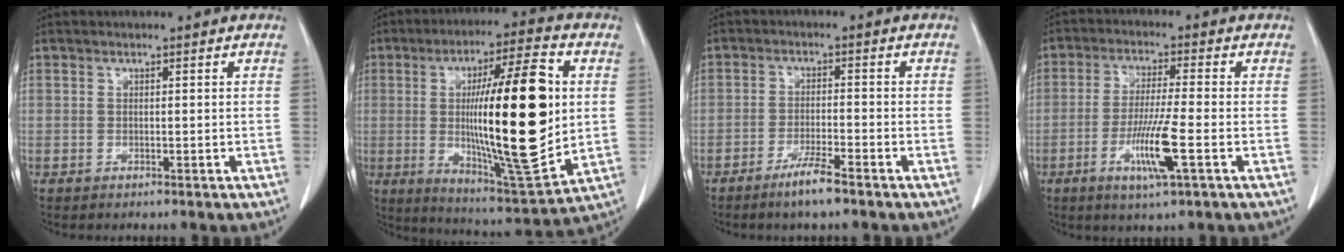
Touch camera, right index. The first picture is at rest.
{"total": 22.8, "force": [1.7, 3.1, 22.6], "torque": [-0.368, -0.005, 0.026]}
{"total": 4.6, "force": [-3.3, 0.0, 3.2], "torque": [-0.062, -0.007, -0.063]}
{"total": 8.4, "force": [-3.0, -0.2, 7.9], "torque": [-0.152, -0.016, -0.056]}